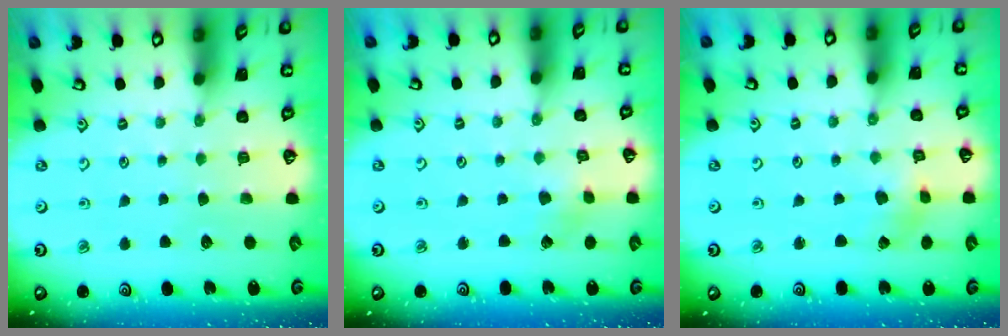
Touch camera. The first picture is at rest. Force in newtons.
{"total": 1.7, "press": 1.6, "slide": 0.2}
{"total": 0.9, "press": 0.8, "slide": 0.2}